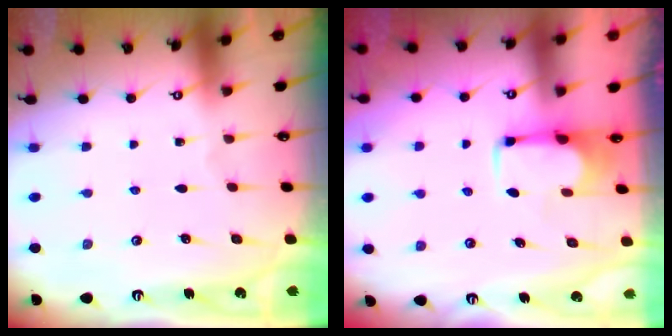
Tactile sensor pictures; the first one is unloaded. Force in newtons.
{"total": 1.9, "press": 1.7, "slide": 0.9}